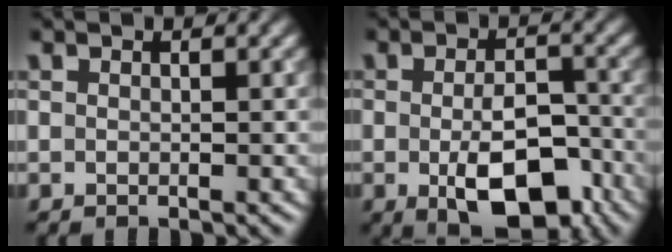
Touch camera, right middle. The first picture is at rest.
{"total": 8.0, "force": [-2.9, 4.0, 6.4], "torque": [-0.103, -0.012, -0.039]}